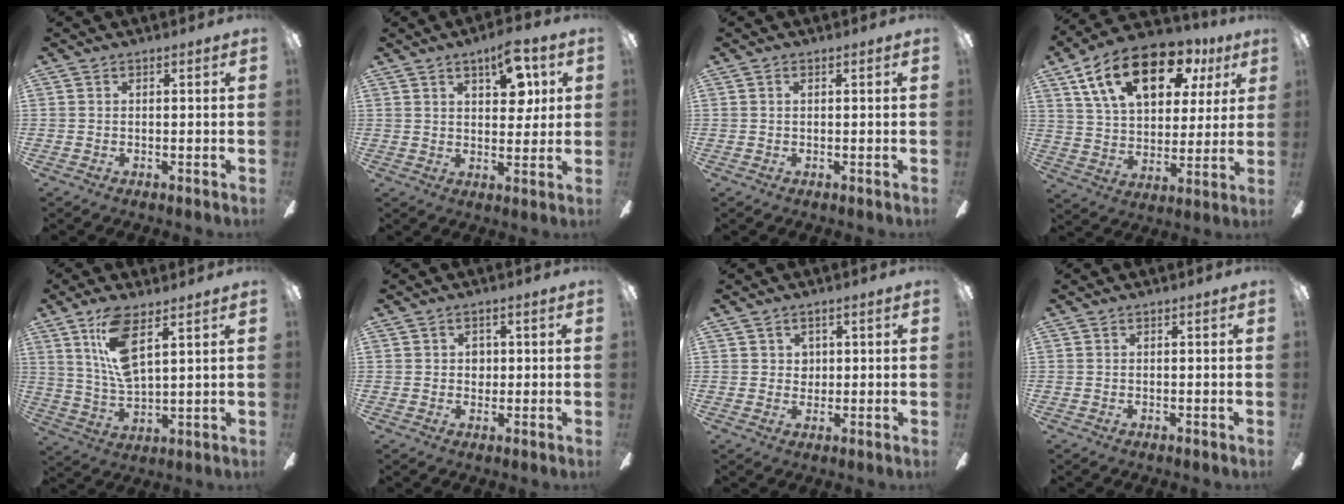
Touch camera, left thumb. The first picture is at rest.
{"total": 9.8, "force": [5.1, 4.5, 7.0], "torque": [-0.086, -0.016, 0.083]}
{"total": 0.7, "force": [0.2, 0.3, 0.7], "torque": [-0.014, 0.004, 0.002]}
{"total": 20.6, "force": [11.0, 11.5, 13.1], "torque": [-0.224, -0.030, 0.192]}
{"total": 12.0, "force": [6.5, 4.4, 9.0], "torque": [-0.176, -0.016, 0.115]}
{"total": 2.5, "force": [0.3, 2.2, 1.3], "torque": [-0.020, 0.004, 0.002]}
{"total": 2.3, "force": [1.2, 2.0, 0.3], "torque": [0.003, -0.001, 0.018]}
{"total": 0.0}